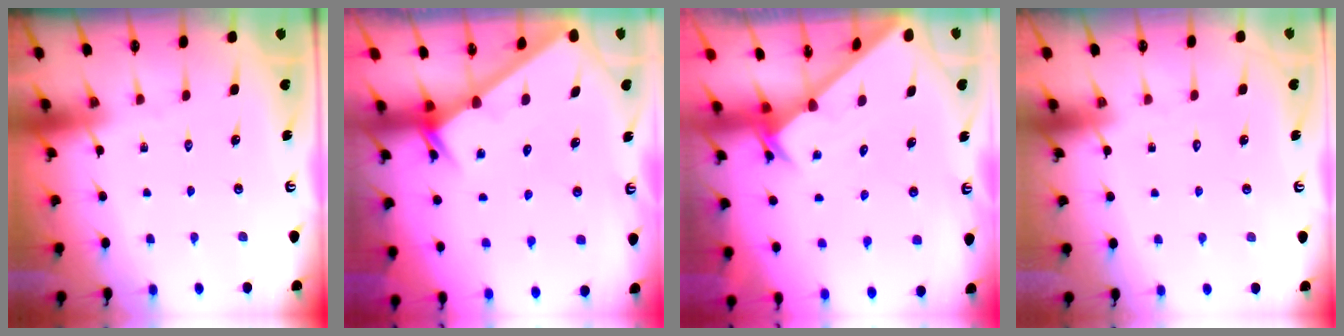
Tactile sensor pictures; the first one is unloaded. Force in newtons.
{"total": 2.6, "press": 2.6, "slide": 0.0}
{"total": 2.2, "press": 2.2, "slide": 0.1}
{"total": 1.6, "press": 1.6, "slide": 0.0}